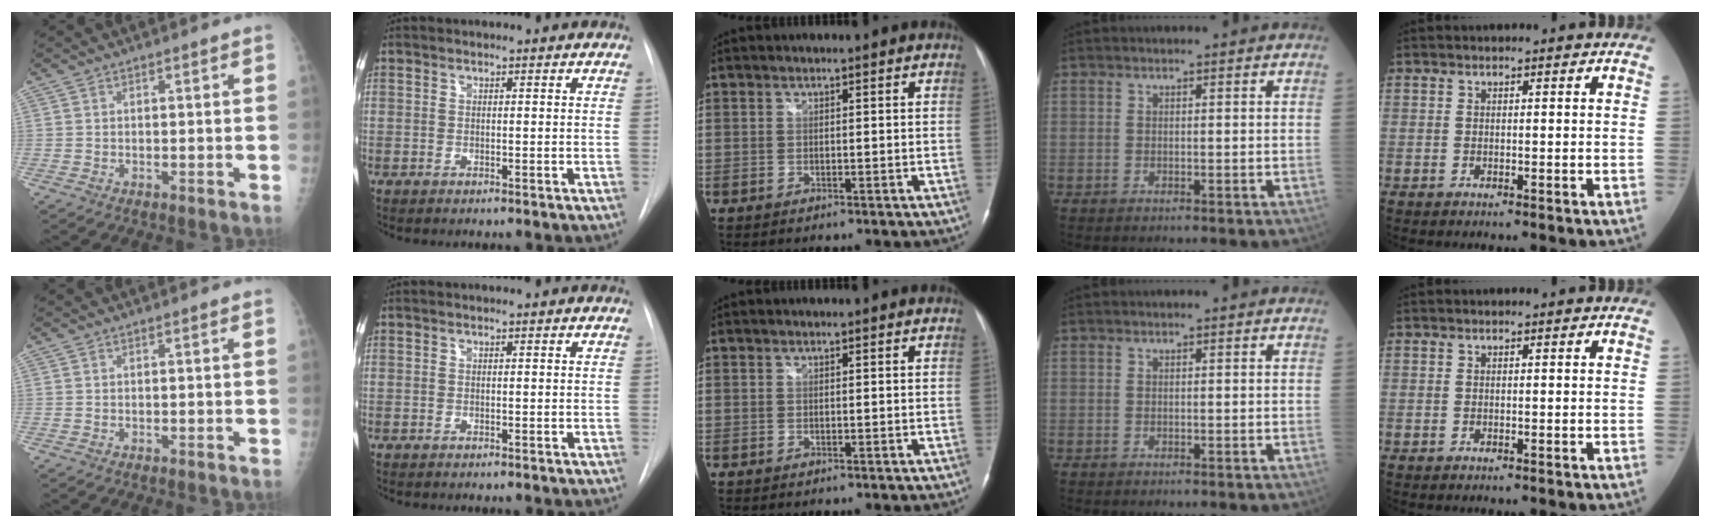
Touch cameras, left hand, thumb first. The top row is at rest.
{}